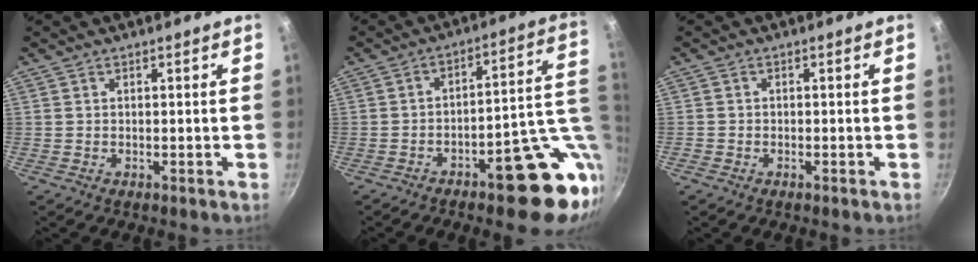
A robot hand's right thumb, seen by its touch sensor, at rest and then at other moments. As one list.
[{"total": 18.3, "force": [-5.6, 7.4, 15.8], "torque": [-0.137, 0.025, -0.068]}, {"total": 0.8, "force": [-0.6, 0.4, 0.3], "torque": [-0.012, 0.004, -0.013]}]